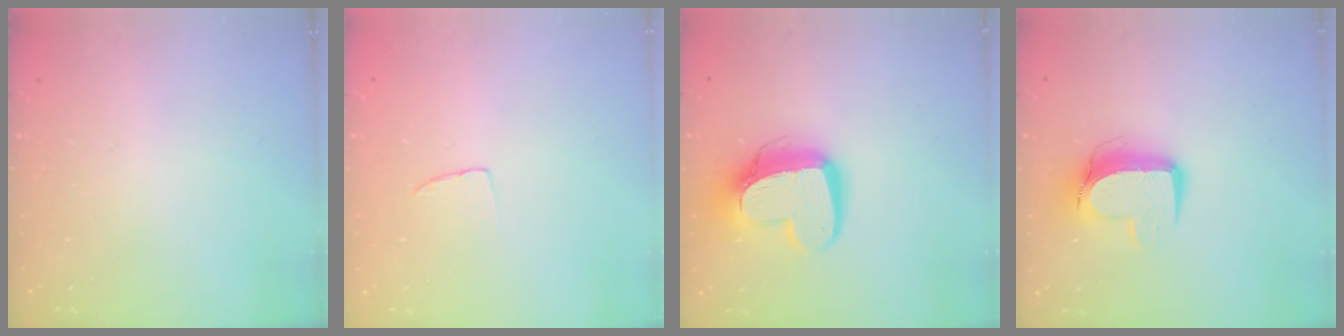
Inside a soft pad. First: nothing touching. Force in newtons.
{"total": 3.8, "press": 3.7, "slide": 0.2}
{"total": 14.4, "press": 14.3, "slide": 1.3}
{"total": 10.7, "press": 10.7, "slide": 1.0}